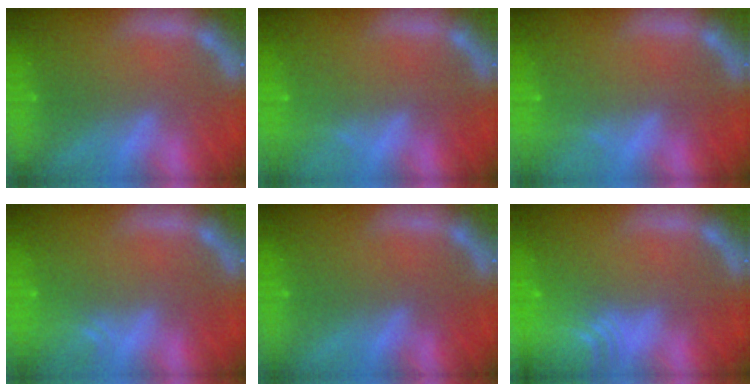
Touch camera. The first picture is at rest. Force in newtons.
{"total": 0.9}
{"total": 0.9}
{"total": 2.4}
{"total": 0.0}
{"total": 9.1}